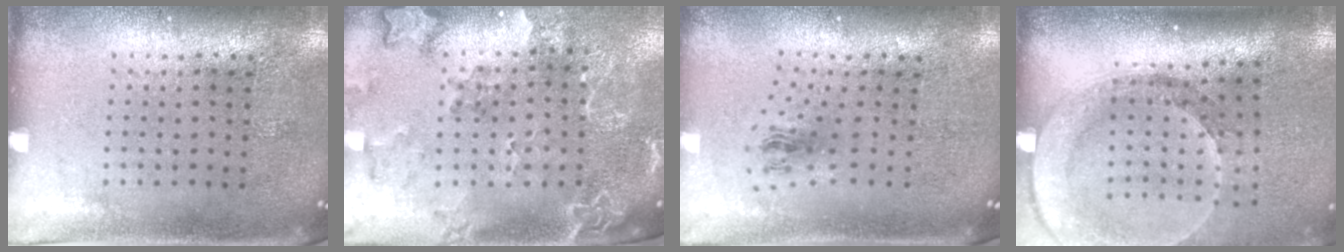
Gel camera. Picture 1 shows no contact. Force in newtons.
{"total": 2.0, "press": 1.9, "slide": 0.7}
{"total": 1.1, "press": 0.5, "slide": 1.0}
{"total": 2.6, "press": 2.0, "slide": 1.7}